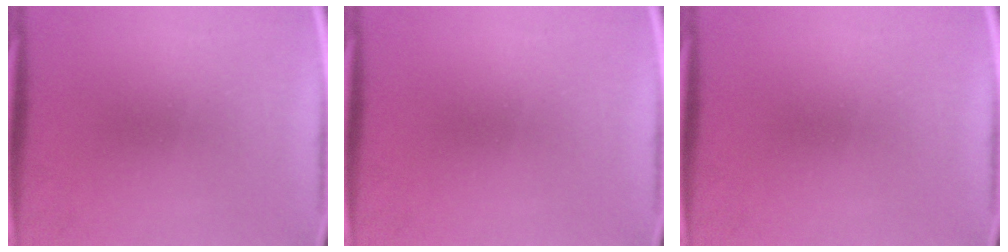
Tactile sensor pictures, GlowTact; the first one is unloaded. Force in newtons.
{"total": 0.0}
{"total": 0.0}